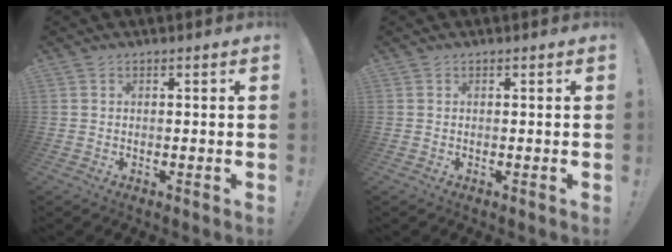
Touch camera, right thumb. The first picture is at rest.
{"total": 0.0}